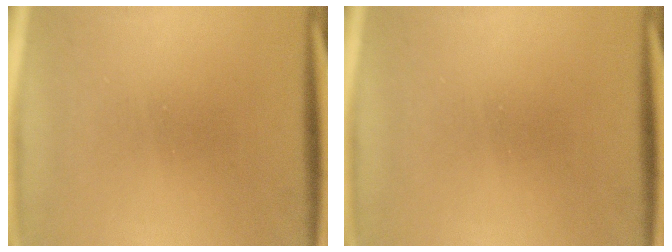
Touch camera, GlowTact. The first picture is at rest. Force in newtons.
{"total": 0.0}